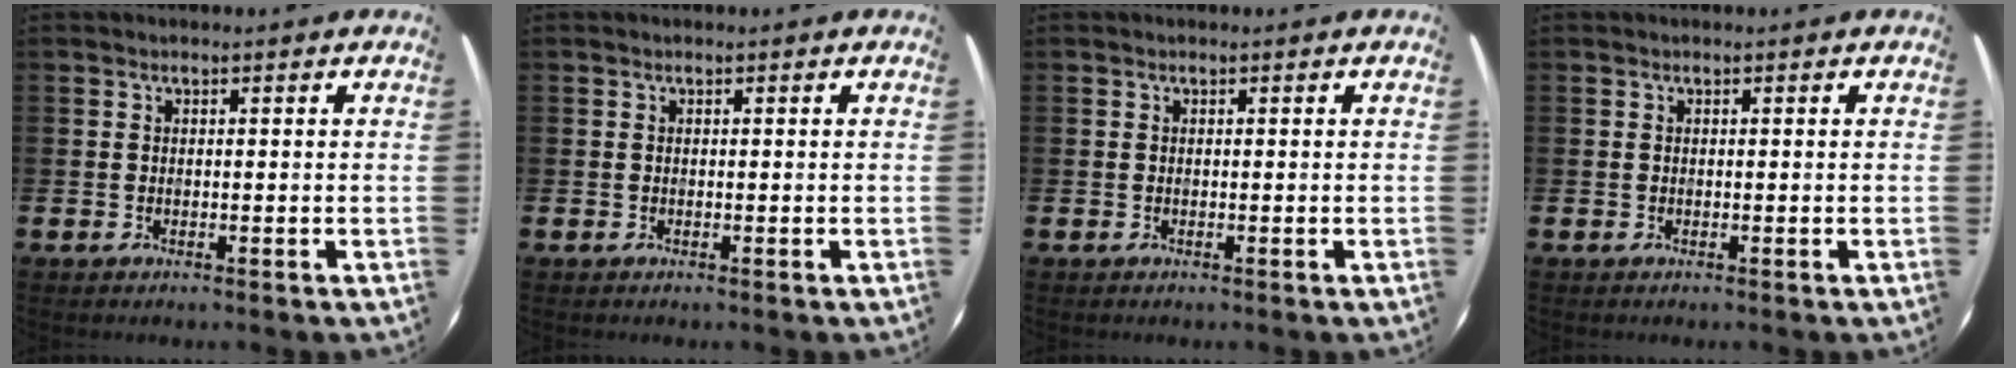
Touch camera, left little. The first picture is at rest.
{"total": 0.0}
{"total": 0.0}
{"total": 0.0}